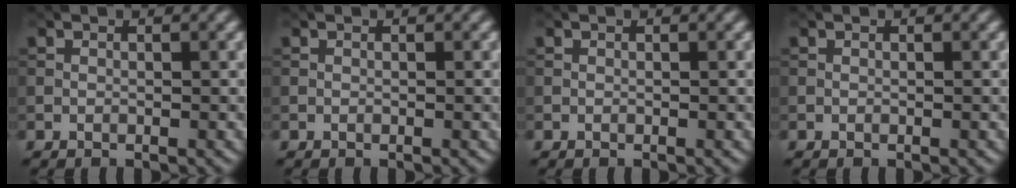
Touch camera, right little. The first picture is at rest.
{"total": 0.0}
{"total": 0.0}
{"total": 0.0}